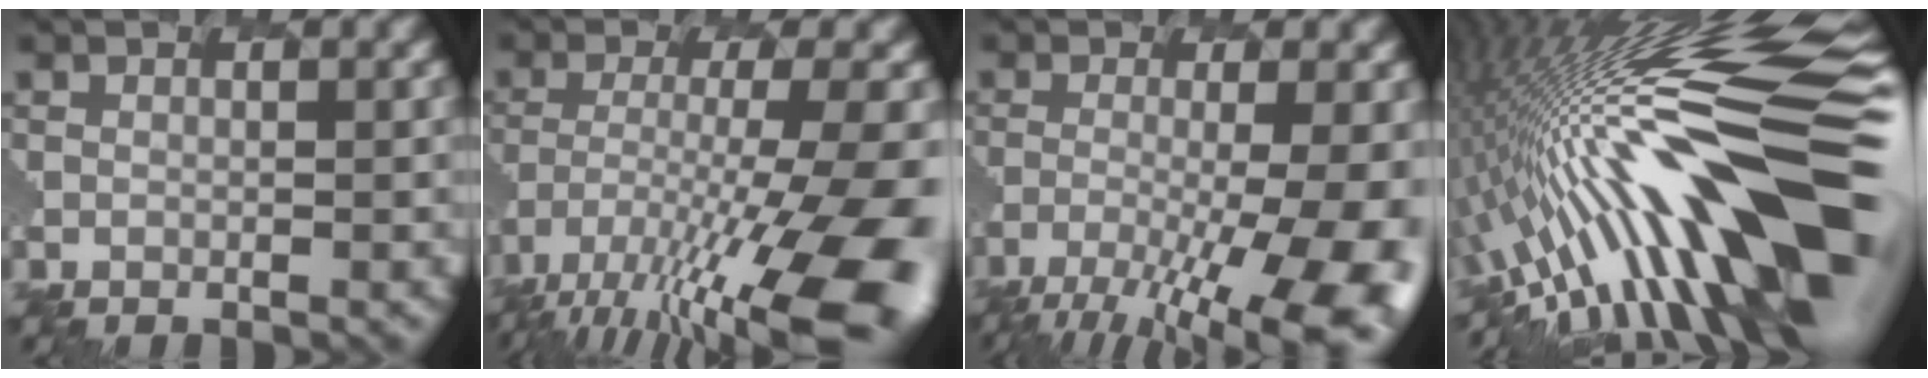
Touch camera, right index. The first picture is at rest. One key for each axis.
{"total": 13.1, "fx": -7.9, "fy": 2.6, "fz": 10.1, "tx": -0.207, "ty": -0.020, "tz": -0.125}
{"total": 11.4, "fx": -6.3, "fy": 2.9, "fz": 9.1, "tx": -0.155, "ty": -0.019, "tz": -0.086}
{"total": 14.5, "fx": -1.8, "fy": 3.3, "fz": 14.0, "tx": -0.225, "ty": 0.043, "tz": -0.053}